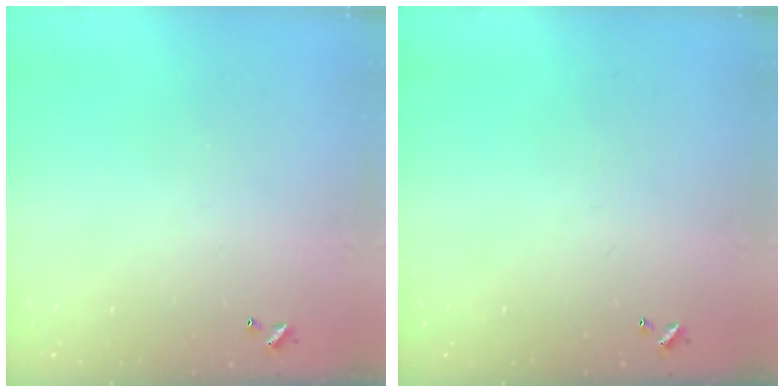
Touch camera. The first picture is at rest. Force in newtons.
{"total": 0.0}